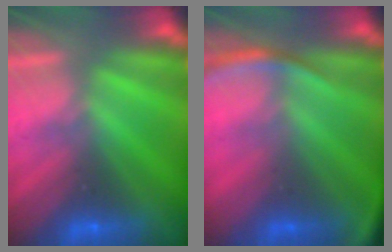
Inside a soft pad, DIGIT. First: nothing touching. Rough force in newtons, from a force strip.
{"total": 2.6}